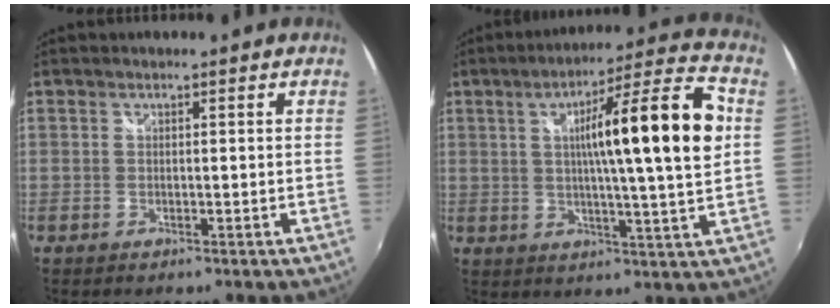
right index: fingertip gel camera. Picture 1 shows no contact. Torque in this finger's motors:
{"motor_torque": [0.66, 0.21, 0.85, 0.21]}